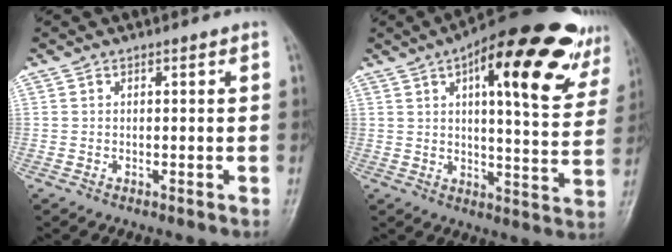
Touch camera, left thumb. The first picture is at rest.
{"total": 24.3, "force": [12.3, 7.9, 19.4], "torque": [-0.235, -0.014, 0.166]}